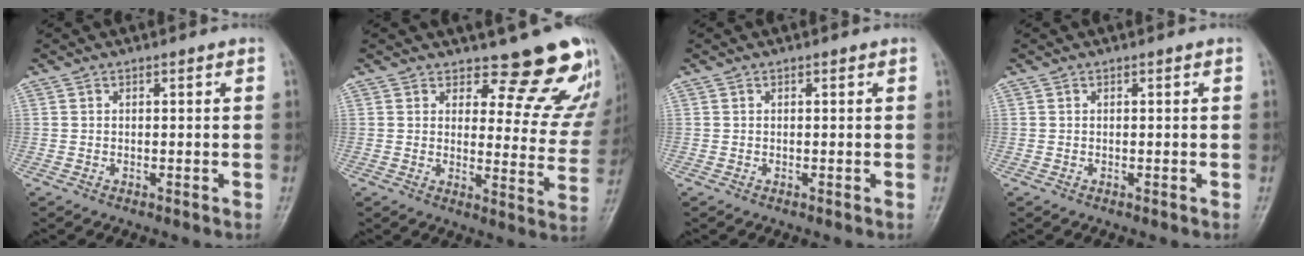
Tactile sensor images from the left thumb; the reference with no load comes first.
{"total": 13.6, "force": [12.2, 4.5, 3.8], "torque": [0.005, -0.116, 0.131]}
{"total": 0.0}
{"total": 0.0}